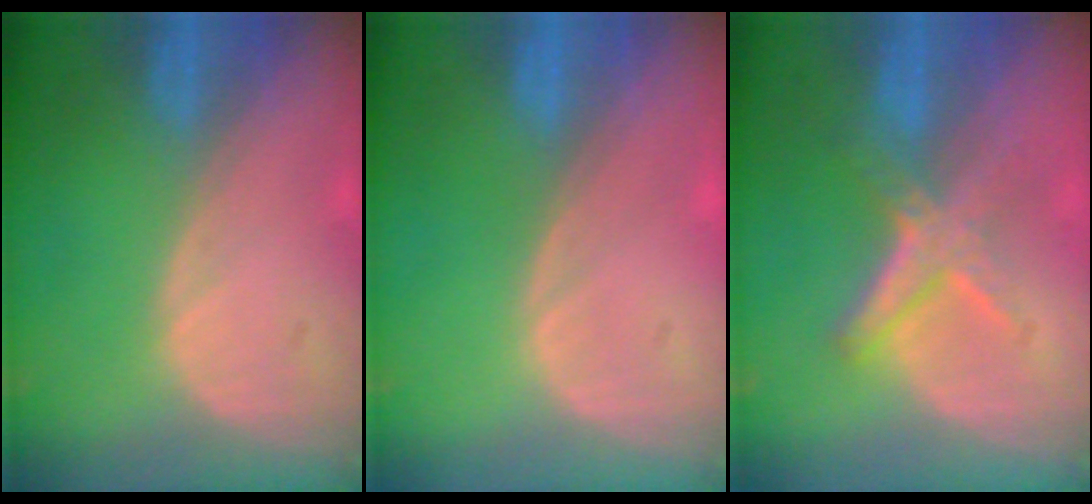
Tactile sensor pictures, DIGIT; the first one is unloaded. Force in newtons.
{"total": 0.0}
{"total": 5.6, "press": 5.4, "slide": 1.8}